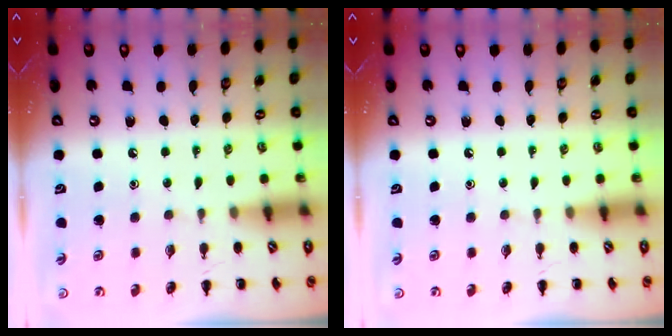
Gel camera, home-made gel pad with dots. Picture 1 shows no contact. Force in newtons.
{"total": 0.0}